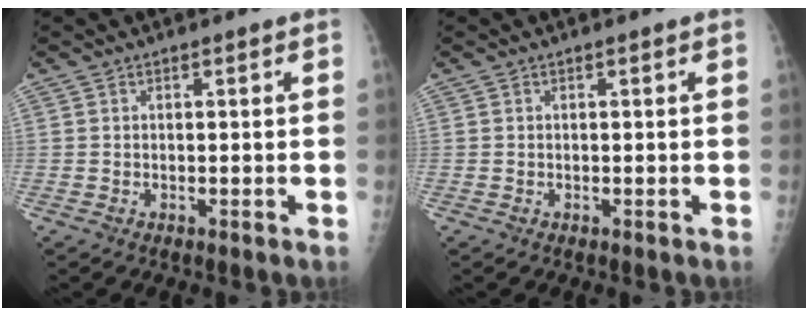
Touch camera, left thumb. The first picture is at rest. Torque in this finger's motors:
{"motor_torque": [-0.06, 0.15, -0.14, -0.03, 0.01]}